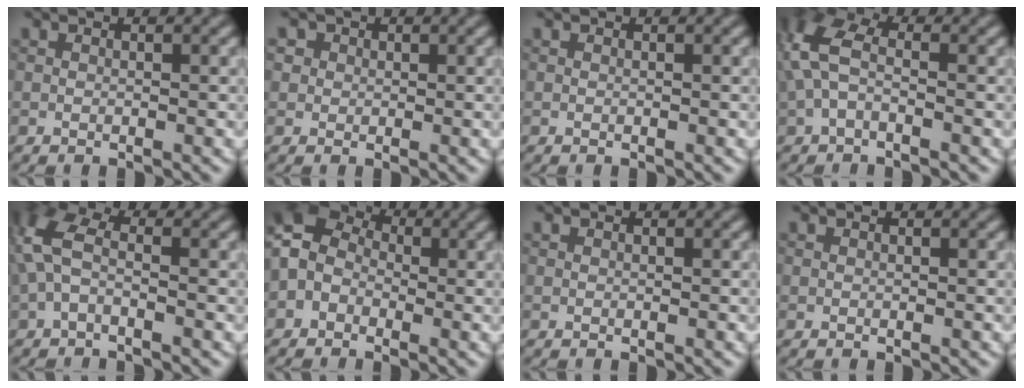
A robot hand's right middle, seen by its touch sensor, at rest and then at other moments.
{"total": 2.1, "force": [1.0, 1.7, 0.7], "torque": [-0.010, 0.002, 0.017]}
{"total": 0.0}
{"total": 4.8, "force": [0.1, 2.8, 3.8], "torque": [-0.101, 0.016, -0.013]}
{"total": 4.2, "force": [-0.1, 2.4, 3.5], "torque": [-0.091, 0.016, -0.016]}
{"total": 6.1, "force": [-0.9, 4.8, 3.6], "torque": [-0.070, 0.020, -0.033]}
{"total": 0.0}
{"total": 0.0}